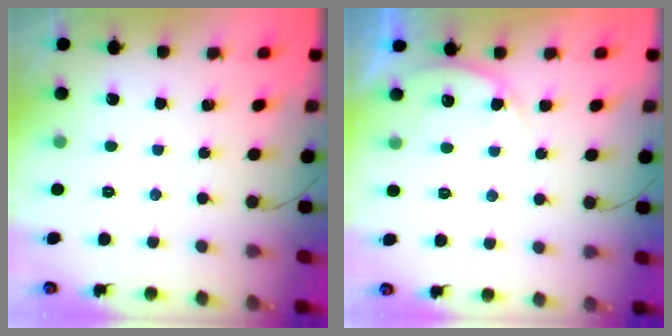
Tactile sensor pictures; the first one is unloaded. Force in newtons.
{"total": 6.5, "press": 6.5, "slide": 0.5}